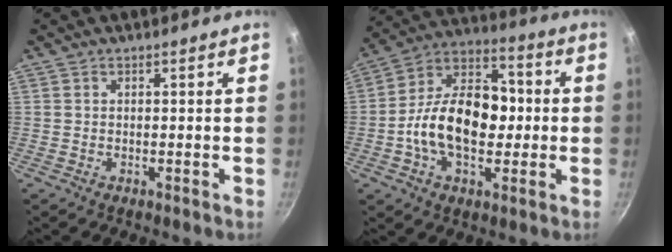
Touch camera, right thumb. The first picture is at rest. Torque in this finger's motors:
{"motor_torque": [2.22, 2.66, 1.19, -0.88, 0.18]}